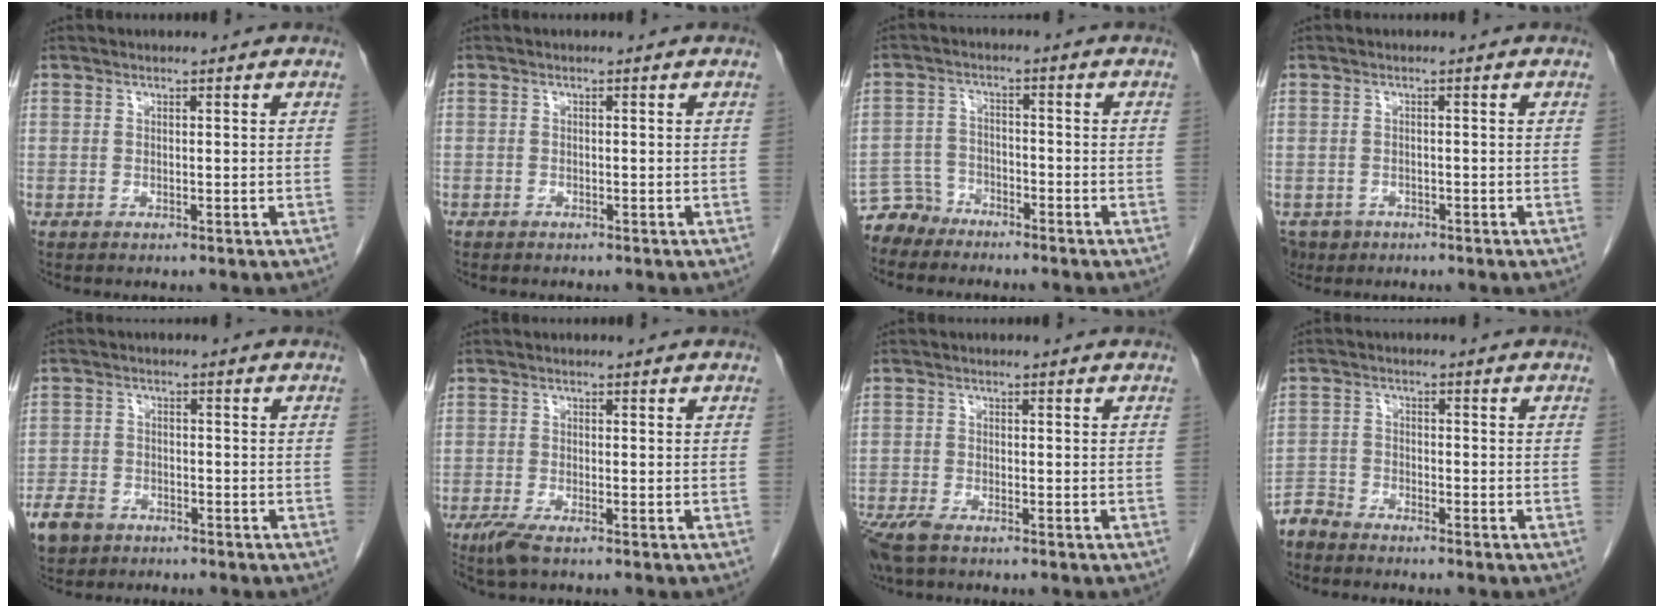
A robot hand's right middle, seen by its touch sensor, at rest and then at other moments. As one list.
[{"total": 0.5, "force": [-0.4, 0.3, 0.1], "torque": [-0.008, 0.002, -0.007]}, {"total": 4.1, "force": [-3.7, 1.7, -0.7], "torque": [0.013, -0.001, -0.073]}, {"total": 4.0, "force": [-2.5, 3.0, 0.6], "torque": [-0.012, 0.001, -0.039]}, {"total": 5.4, "force": [-3.8, 3.4, 1.7], "torque": [-0.037, 0.002, -0.067]}, {"total": 3.1, "force": [-2.2, 0.5, 2.2], "torque": [-0.051, -0.010, -0.045]}, {"total": 4.8, "force": [-3.6, 1.3, 2.9], "torque": [-0.061, -0.014, -0.065]}, {"total": 3.1, "force": [-3.1, 0.5, -0.1], "torque": [0.009, -0.008, -0.062]}]